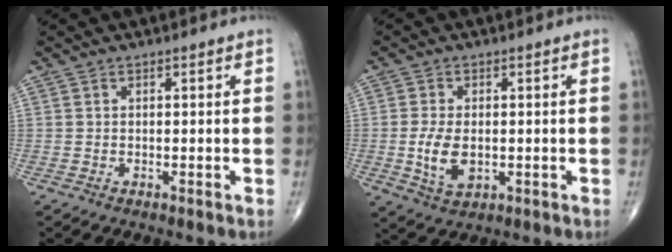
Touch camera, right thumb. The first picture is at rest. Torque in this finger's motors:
{"motor_torque": [-0.16, 0.53, 0.39, 0.49, 0.24]}